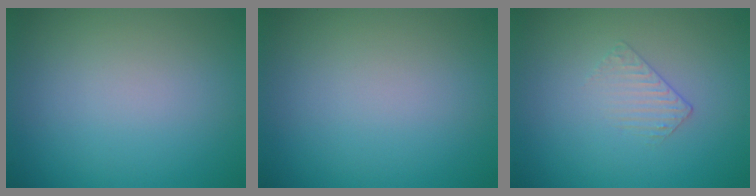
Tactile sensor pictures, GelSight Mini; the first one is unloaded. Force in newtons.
{"total": 0.0}
{"total": 1.0, "press": 0.3, "slide": 1.0}